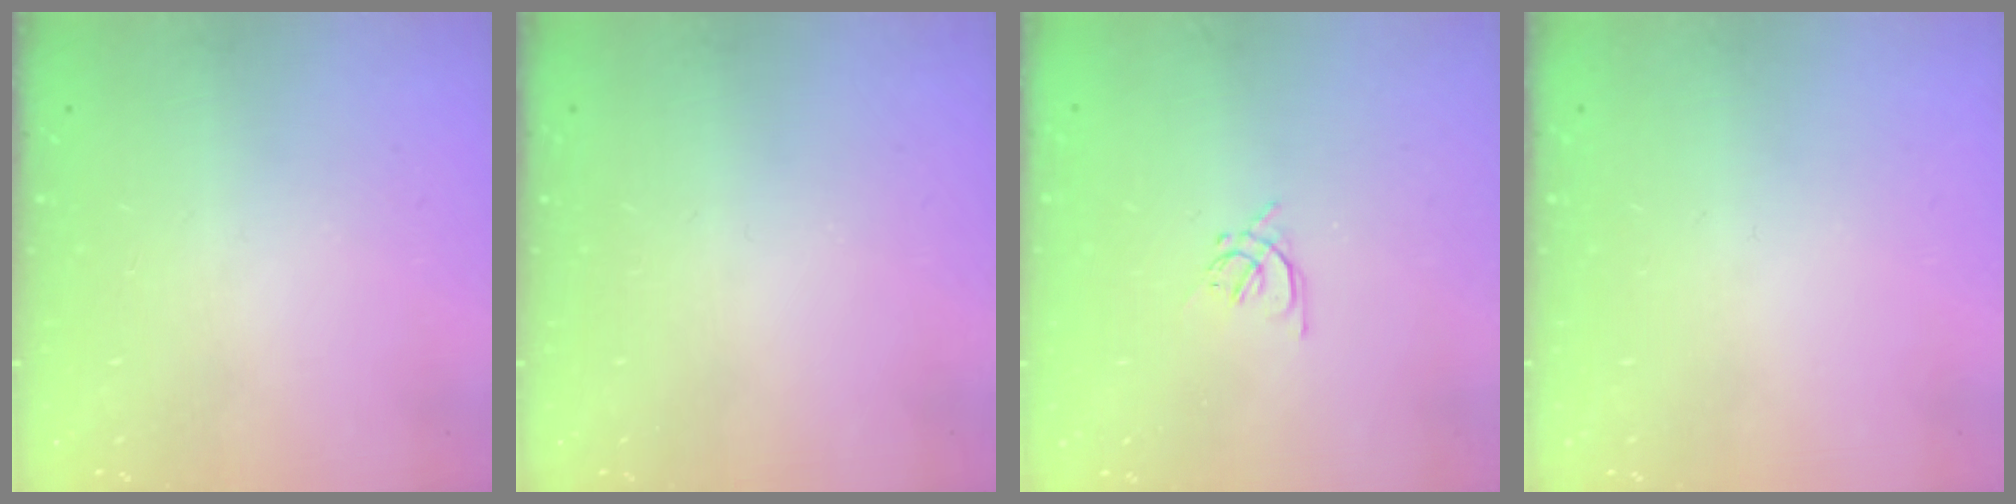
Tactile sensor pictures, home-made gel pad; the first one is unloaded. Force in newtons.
{"total": 0.0}
{"total": 2.0, "press": 1.9, "slide": 0.5}
{"total": 0.0}